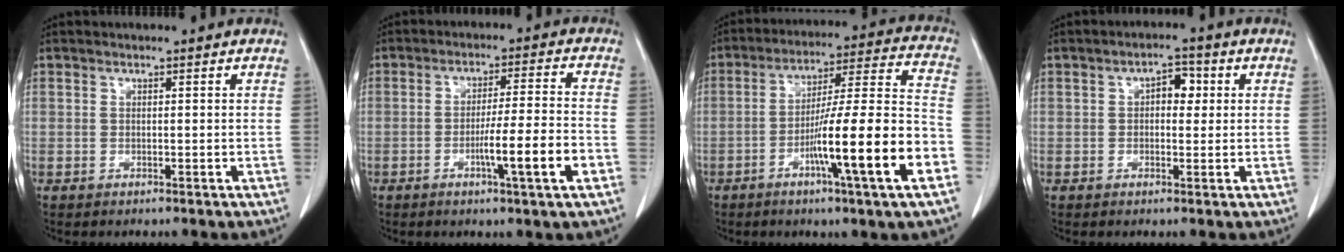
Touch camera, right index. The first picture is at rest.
{"total": 9.1, "force": [-3.3, -0.6, 8.5], "torque": [-0.135, -0.006, -0.053]}
{"total": 17.8, "force": [-6.7, -0.4, 16.5], "torque": [-0.256, 0.001, -0.104]}
{"total": 3.7, "force": [0.7, 2.0, 3.0], "torque": [-0.041, 0.013, 0.008]}